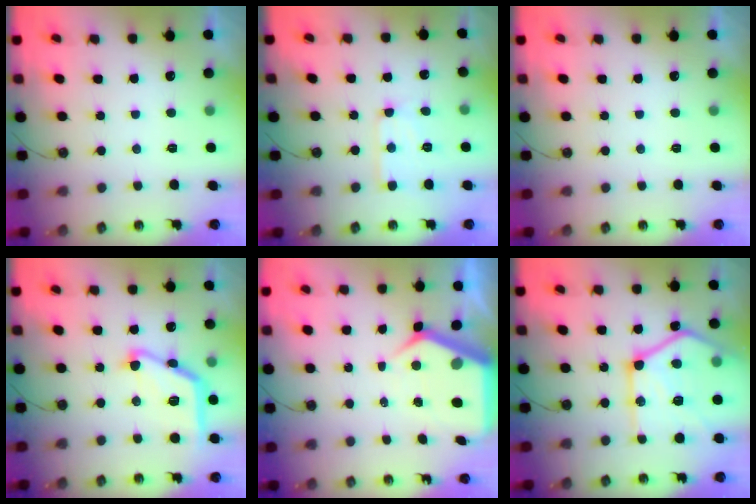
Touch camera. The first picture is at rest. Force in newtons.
{"total": 9.1, "press": 9.0, "slide": 1.0}
{"total": 0.0}
{"total": 15.9, "press": 15.9, "slide": 0.5}
{"total": 8.4, "press": 8.3, "slide": 1.0}
{"total": 26.3, "press": 26.2, "slide": 2.8}